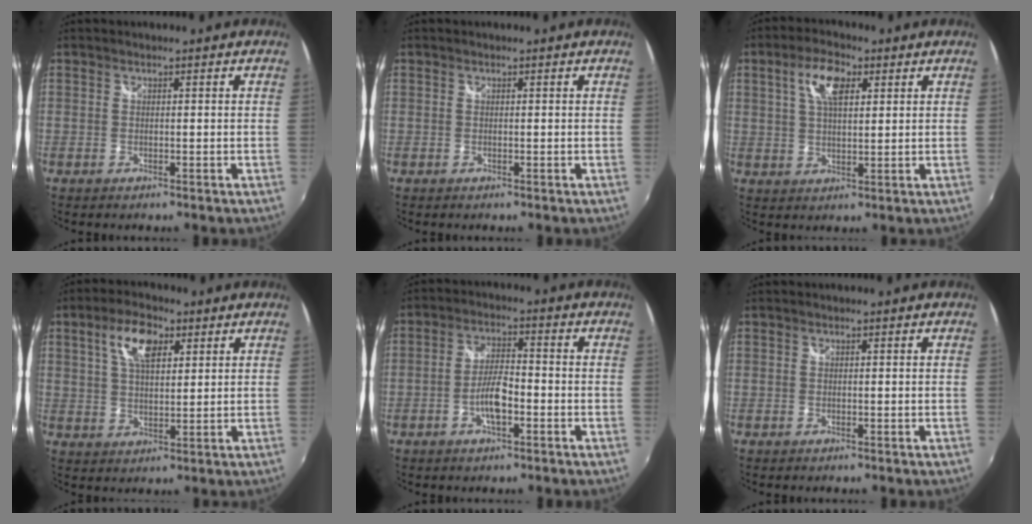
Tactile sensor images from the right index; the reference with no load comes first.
{"total": 0.0}
{"total": 7.3, "force": [2.9, 3.4, 5.8], "torque": [-0.106, 0.016, 0.051]}
{"total": 8.0, "force": [3.5, 3.8, 6.1], "torque": [-0.108, 0.020, 0.063]}
{"total": 5.9, "force": [-2.4, 1.9, 5.1], "torque": [-0.101, 0.006, -0.044]}
{"total": 0.0}